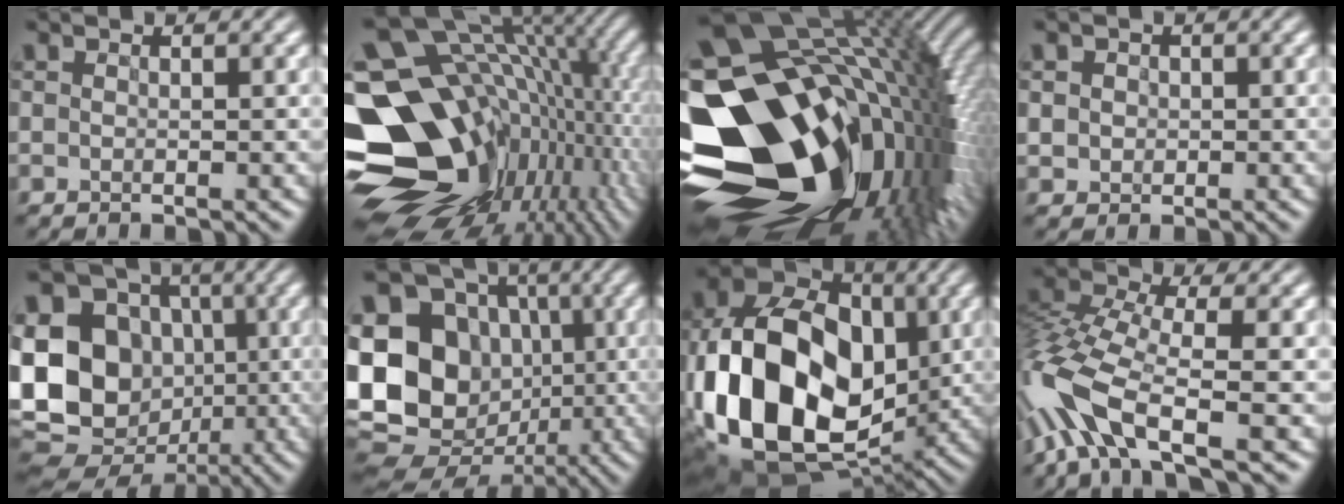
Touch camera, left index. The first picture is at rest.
{"total": 19.0, "force": [-0.8, 13.5, 13.3], "torque": [-0.252, -0.019, 0.027]}
{"total": 21.3, "force": [-3.6, 14.3, 15.3], "torque": [-0.277, -0.020, -0.041]}
{"total": 2.6, "force": [0.9, 2.3, 0.9], "torque": [0.000, 0.019, 0.002]}
{"total": 16.9, "force": [-1.4, 14.5, 8.5], "torque": [-0.205, -0.001, -0.047]}
{"total": 21.0, "force": [-0.5, 18.7, 9.5], "torque": [-0.224, 0.026, -0.044]}
{"total": 17.6, "force": [-2.7, 12.2, 12.4], "torque": [-0.248, -0.005, -0.043]}
{"total": 8.6, "force": [-3.7, 2.8, 7.2], "torque": [-0.167, 0.015, -0.089]}